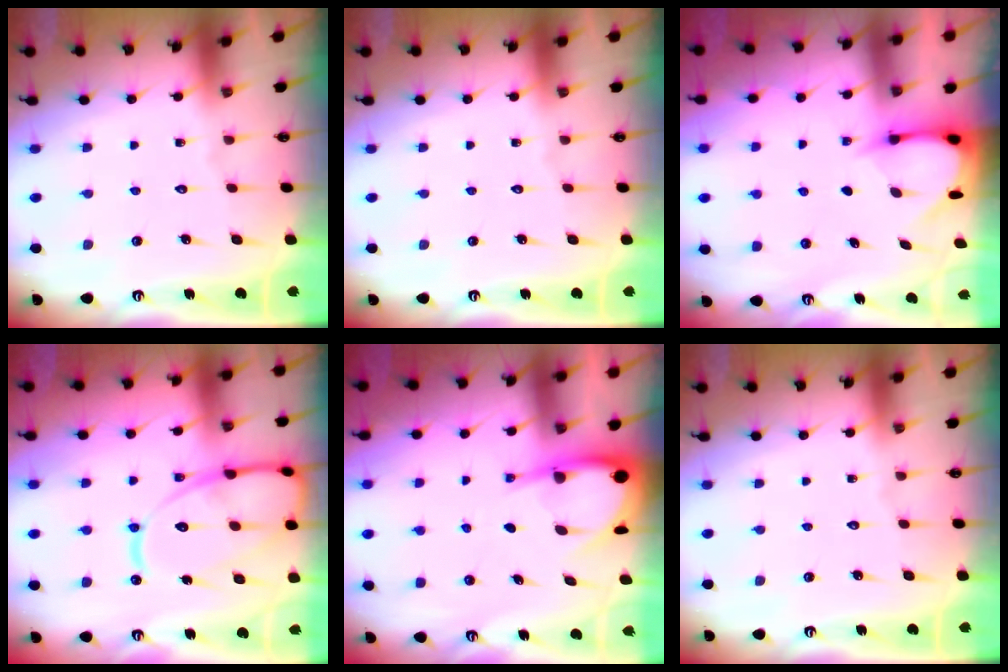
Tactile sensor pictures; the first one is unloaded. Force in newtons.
{"total": 0.0}
{"total": 3.9, "press": 3.8, "slide": 0.3}
{"total": 17.8, "press": 17.7, "slide": 1.7}
{"total": 7.0, "press": 6.9, "slide": 0.8}
{"total": 0.0}